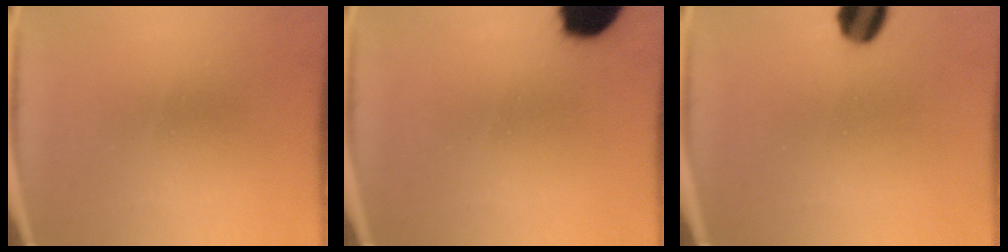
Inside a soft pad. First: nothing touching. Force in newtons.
{"total": 13.3}
{"total": 8.6}